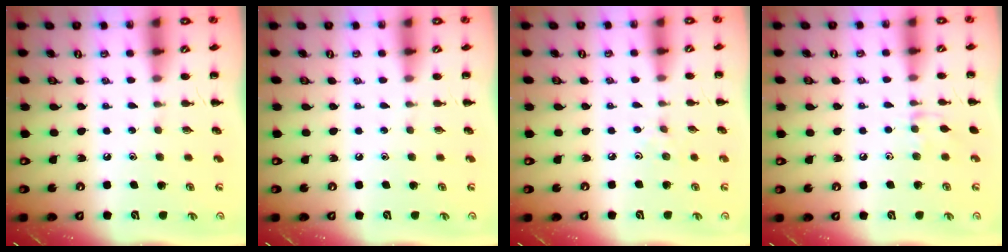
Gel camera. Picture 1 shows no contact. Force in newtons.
{"total": 0.0}
{"total": 2.5, "press": 2.3, "slide": 1.0}
{"total": 4.7, "press": 4.5, "slide": 1.2}